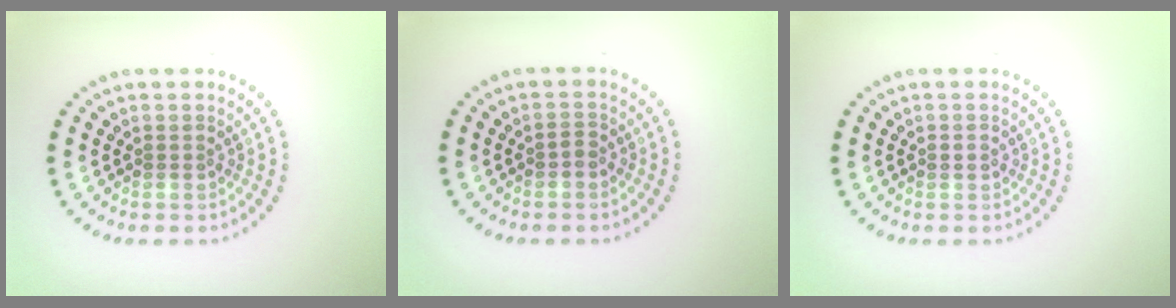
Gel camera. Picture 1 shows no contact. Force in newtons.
{"total": 0.9, "press": 0.8, "slide": 0.3}
{"total": 0.9, "press": 0.9, "slide": 0.1}